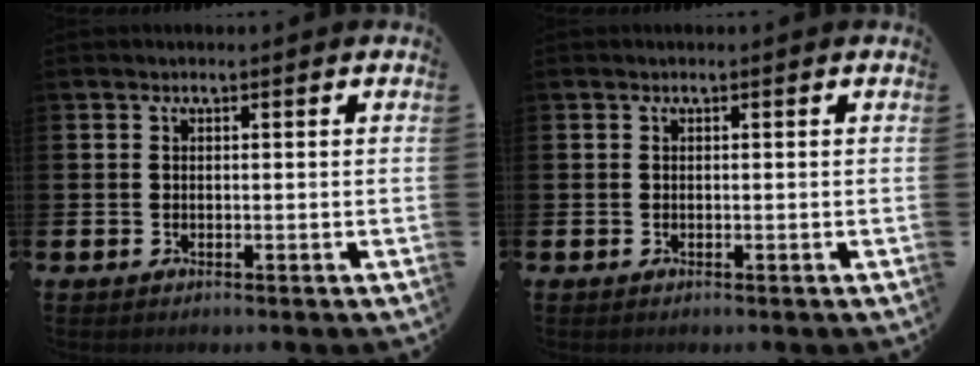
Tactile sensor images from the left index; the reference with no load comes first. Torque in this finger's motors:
{"motor_torque": [0.07, 0.05, -0.01, -0.01]}